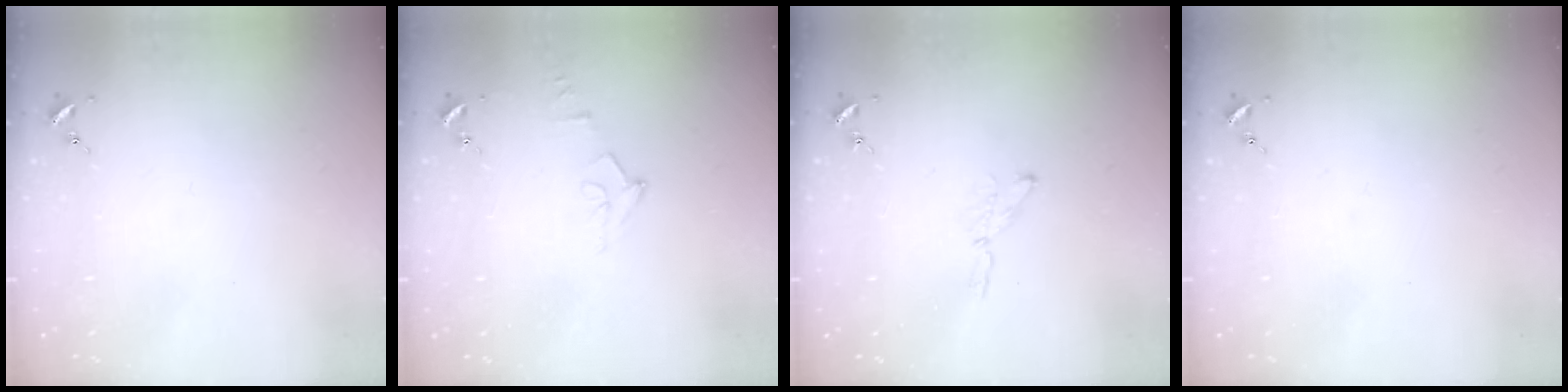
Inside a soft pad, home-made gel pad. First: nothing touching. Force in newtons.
{"total": 7.8, "press": 7.7, "slide": 1.0}
{"total": 3.7, "press": 3.6, "slide": 0.4}
{"total": 0.0}